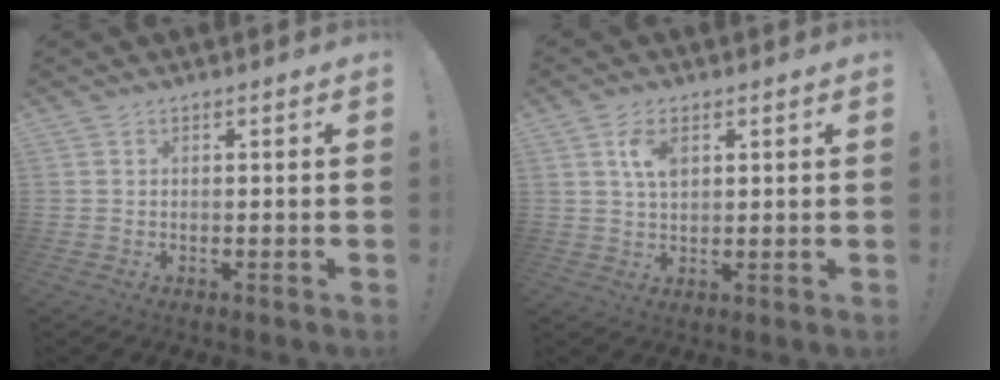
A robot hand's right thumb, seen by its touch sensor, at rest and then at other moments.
{"total": 5.8, "force": [2.1, 3.2, 4.3], "torque": [-0.067, -0.003, 0.036]}